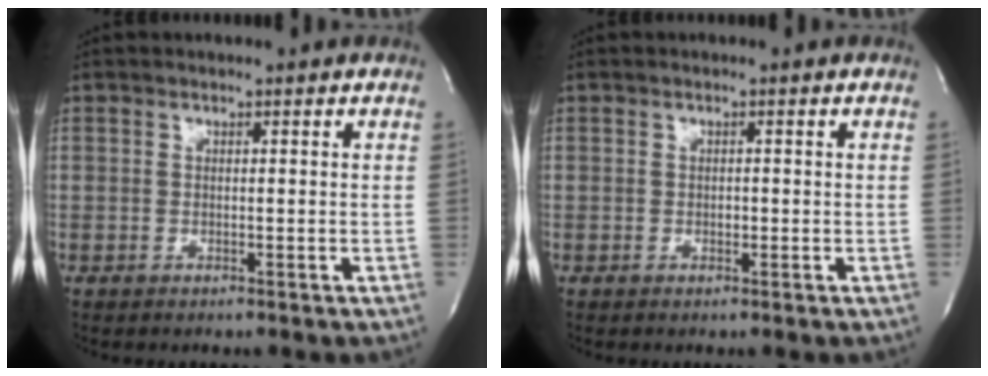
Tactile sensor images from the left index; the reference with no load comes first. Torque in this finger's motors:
{"motor_torque": [0.11, -0.08, -0.02, 0.00]}